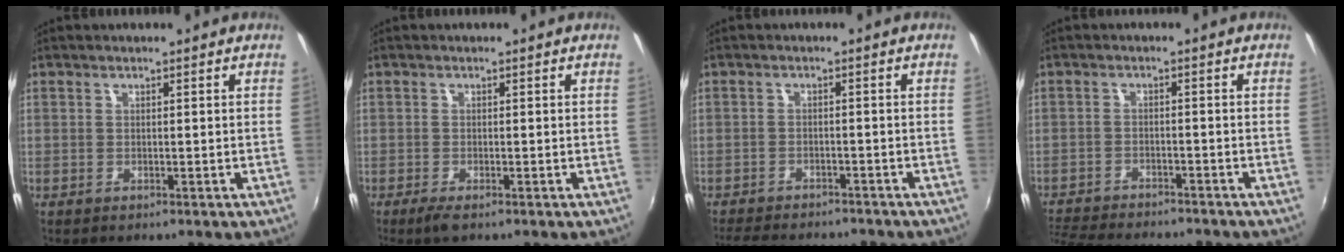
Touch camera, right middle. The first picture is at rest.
{"total": 2.2, "force": [-1.5, 0.2, 1.6], "torque": [-0.034, -0.010, -0.028]}
{"total": 10.7, "force": [-9.5, 2.8, 4.0], "torque": [-0.099, -0.011, -0.141]}
{"total": 12.6, "force": [-11.4, 2.4, 4.9], "torque": [-0.121, -0.017, -0.181]}